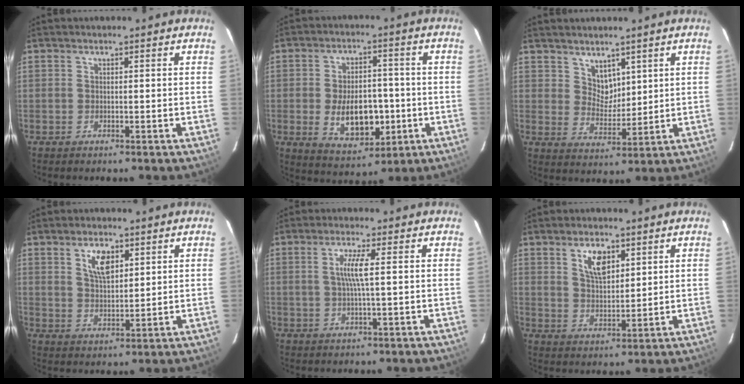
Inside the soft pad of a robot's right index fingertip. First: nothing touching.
{"total": 11.9, "force": [-2.3, 6.9, 9.4], "torque": [-0.177, 0.000, -0.019]}
{"total": 4.9, "force": [3.5, 3.2, 1.5], "torque": [-0.014, 0.003, 0.069]}
{"total": 6.0, "force": [2.9, 2.9, 4.4], "torque": [-0.078, 0.005, 0.056]}
{"total": 4.3, "force": [0.5, -0.4, 4.2], "torque": [-0.081, -0.001, 0.010]}
{"total": 6.5, "force": [3.3, 3.1, 4.7], "torque": [-0.082, 0.005, 0.065]}